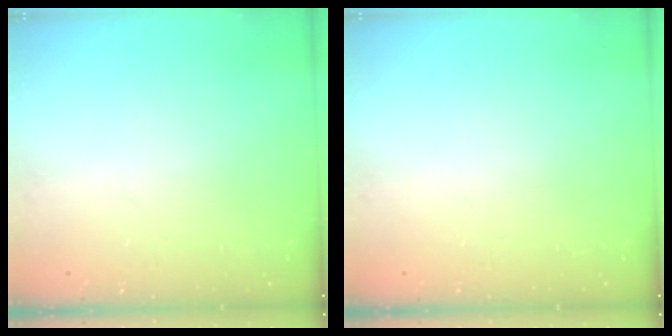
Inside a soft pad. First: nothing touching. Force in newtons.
{"total": 0.0}